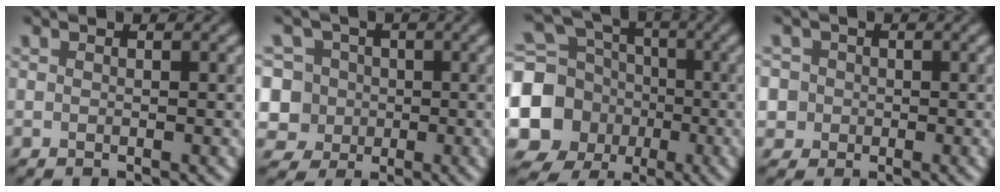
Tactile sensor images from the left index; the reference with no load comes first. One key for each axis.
{"total": 8.6, "fx": 0.5, "fy": 7.9, "fz": 3.4, "tx": -0.064, "ty": 0.028, "tz": -0.027}
{"total": 13.5, "fx": -2.7, "fy": 12.2, "fz": 5.0, "tx": -0.134, "ty": -0.040, "tz": -0.071}
{"total": 4.7, "fx": 0.4, "fy": 4.5, "fz": 1.5, "tx": -0.030, "ty": 0.031, "tz": -0.014}